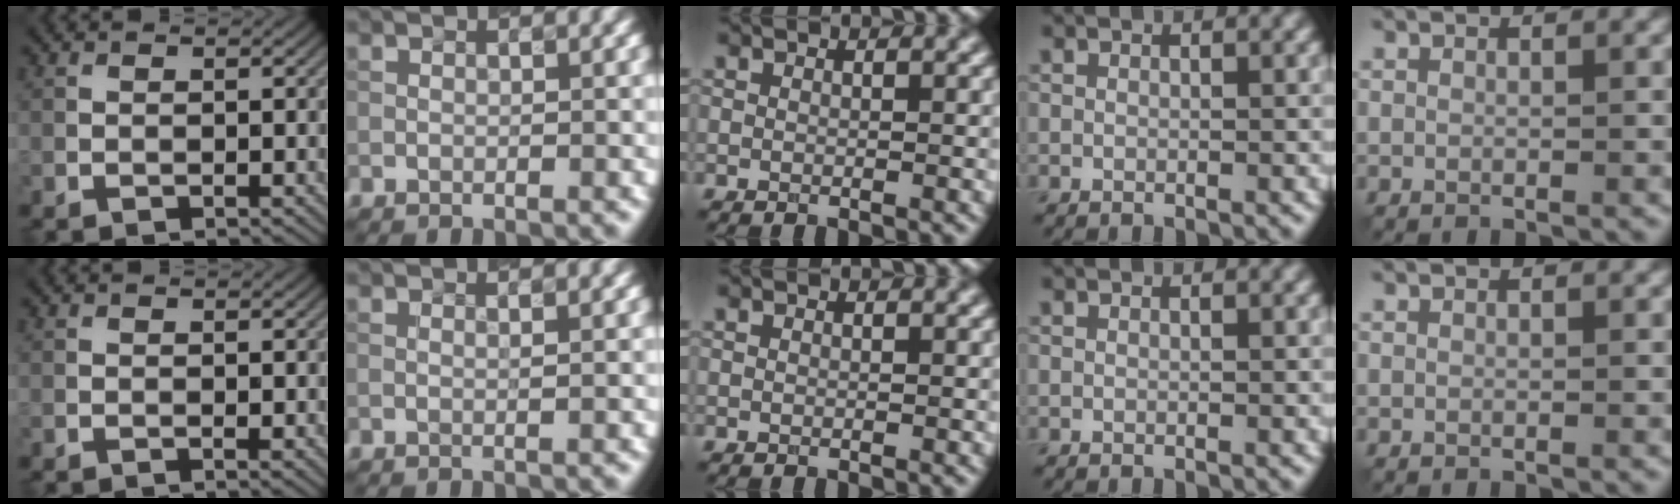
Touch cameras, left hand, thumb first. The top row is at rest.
{"index": {"total": 0.7, "force": [0.2, 0.3, 0.6], "torque": [-0.004, 0.001, -0.003]}}